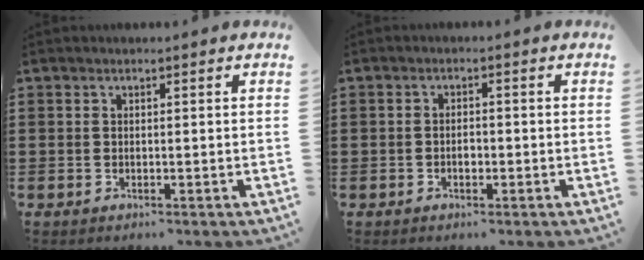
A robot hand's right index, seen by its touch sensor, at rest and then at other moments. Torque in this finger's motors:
{"motor_torque": [1.06, 1.08, -0.01, -0.02]}